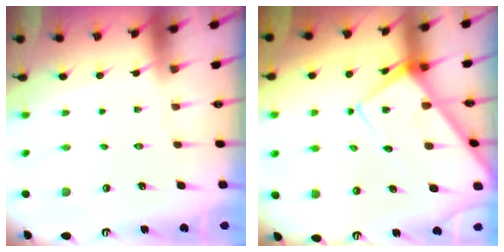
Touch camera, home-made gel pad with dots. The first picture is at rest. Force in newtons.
{"total": 10.9, "press": 10.9, "slide": 1.0}